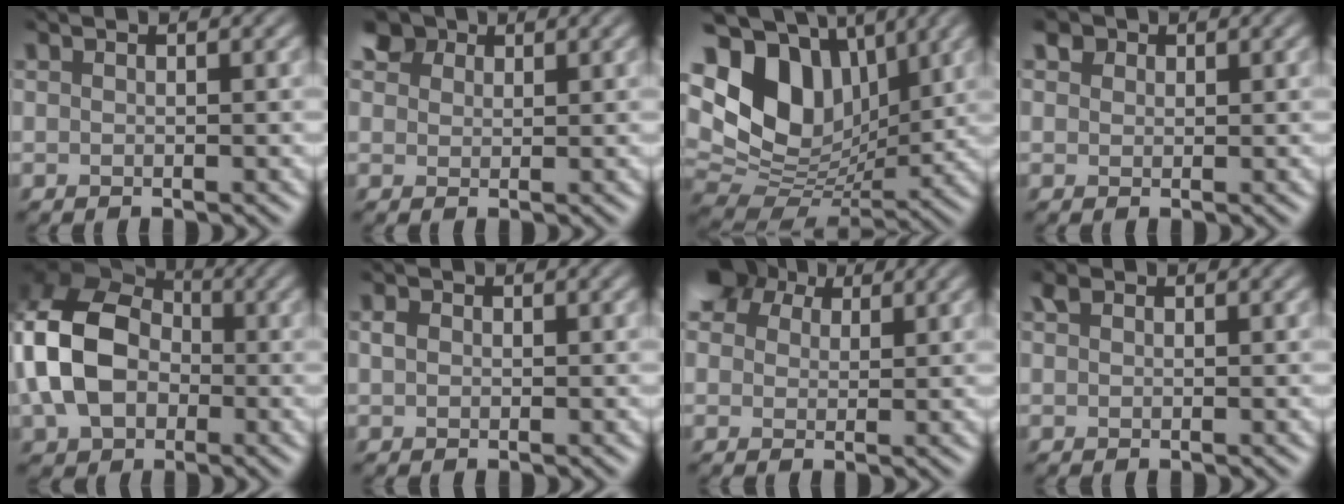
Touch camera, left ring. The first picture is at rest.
{"total": 3.5, "force": [2.3, 2.3, 1.5], "torque": [-0.042, -0.005, 0.040]}
{"total": 13.7, "force": [3.4, 9.7, 9.0], "torque": [-0.196, 0.007, 0.066]}
{"total": 2.0, "force": [1.1, 1.5, 0.8], "torque": [-0.024, -0.002, 0.022]}
{"total": 11.9, "force": [-1.8, 8.8, 7.8], "torque": [-0.169, -0.004, -0.051]}
{"total": 0.9, "force": [-0.4, 0.8, 0.3], "torque": [-0.005, 0.000, -0.014]}
{"total": 5.9, "force": [3.8, 3.6, 2.8], "torque": [-0.074, 0.010, 0.057]}
{"total": 0.9, "force": [0.2, 0.7, 0.4], "torque": [-0.011, 0.003, 0.000]}